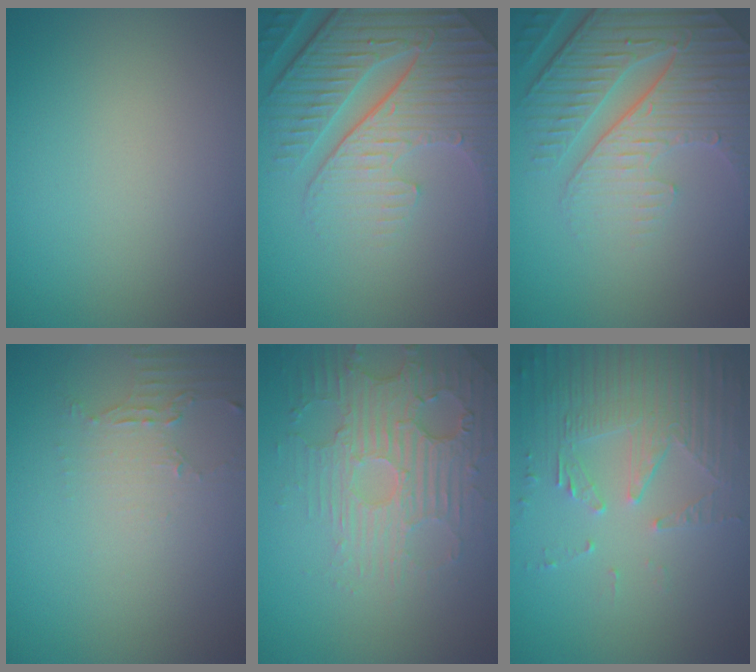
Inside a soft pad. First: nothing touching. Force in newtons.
{"total": 8.3, "press": 6.2, "slide": 5.5}
{"total": 8.3, "press": 6.0, "slide": 5.8}
{"total": 2.0, "press": 1.5, "slide": 1.4}
{"total": 4.3, "press": 4.0, "slide": 1.8}
{"total": 5.7, "press": 3.7, "slide": 4.3}